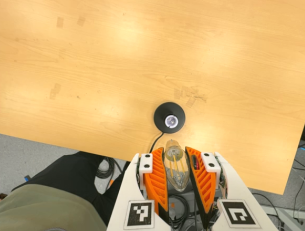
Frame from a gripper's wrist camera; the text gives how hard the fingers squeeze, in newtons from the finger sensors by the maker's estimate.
{"total": 22.0, "left": 24.5, "right": 19.4}